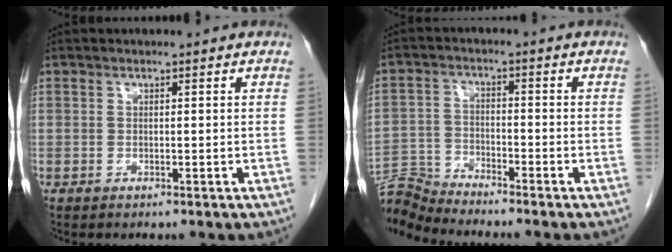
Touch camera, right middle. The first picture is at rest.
{"total": 6.6, "force": [-6.4, -1.5, -0.4], "torque": [0.004, 0.000, -0.123]}